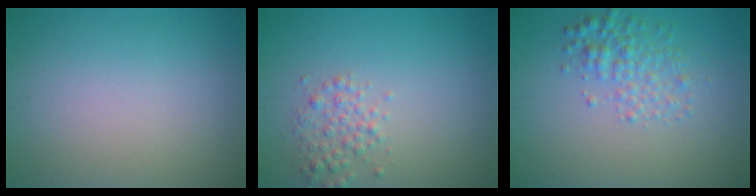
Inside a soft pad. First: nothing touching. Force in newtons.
{"total": 2.1, "press": 2.1, "slide": 0.0}
{"total": 2.8, "press": 2.8, "slide": 0.1}